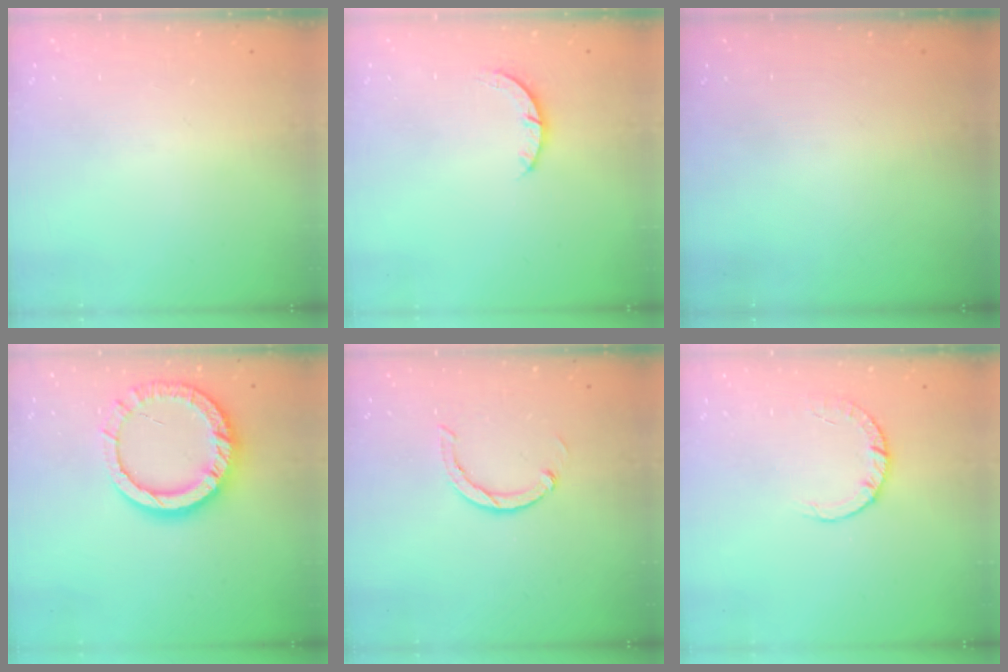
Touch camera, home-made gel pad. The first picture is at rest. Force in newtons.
{"total": 2.9, "press": 2.9, "slide": 0.4}
{"total": 0.0}
{"total": 14.2, "press": 14.1, "slide": 1.4}
{"total": 3.0, "press": 3.0, "slide": 0.1}
{"total": 2.8, "press": 2.8, "slide": 0.4}